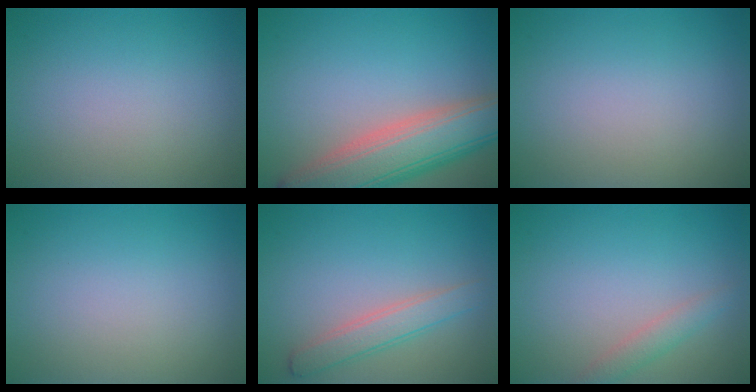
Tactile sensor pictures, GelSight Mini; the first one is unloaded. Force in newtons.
{"total": 8.6, "press": 8.6, "slide": 0.3}
{"total": 0.0}
{"total": 0.0}
{"total": 2.6, "press": 2.6, "slide": 0.1}
{"total": 1.6, "press": 1.6, "slide": 0.2}